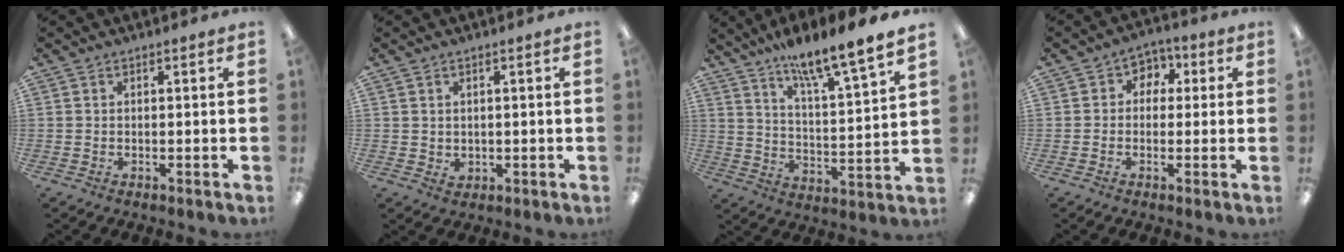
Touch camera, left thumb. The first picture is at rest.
{"total": 1.8, "force": [0.9, 1.6, 0.3], "torque": [-0.001, -0.001, 0.013]}
{"total": 12.3, "force": [10.6, 0.7, 6.2], "torque": [-0.105, -0.080, 0.174]}
{"total": 3.9, "force": [-0.3, 3.6, 1.5], "torque": [-0.018, 0.008, -0.010]}